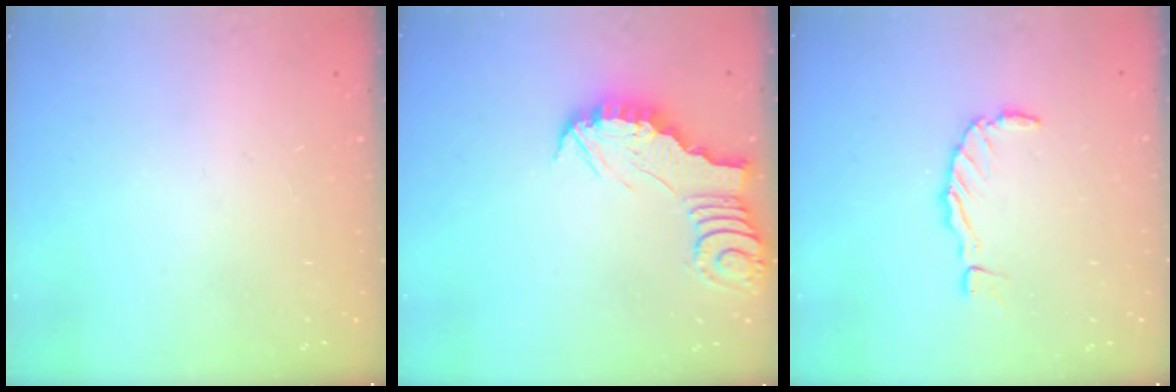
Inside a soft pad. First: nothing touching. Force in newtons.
{"total": 2.9, "press": 2.9, "slide": 0.3}
{"total": 1.2, "press": 1.2, "slide": 0.2}